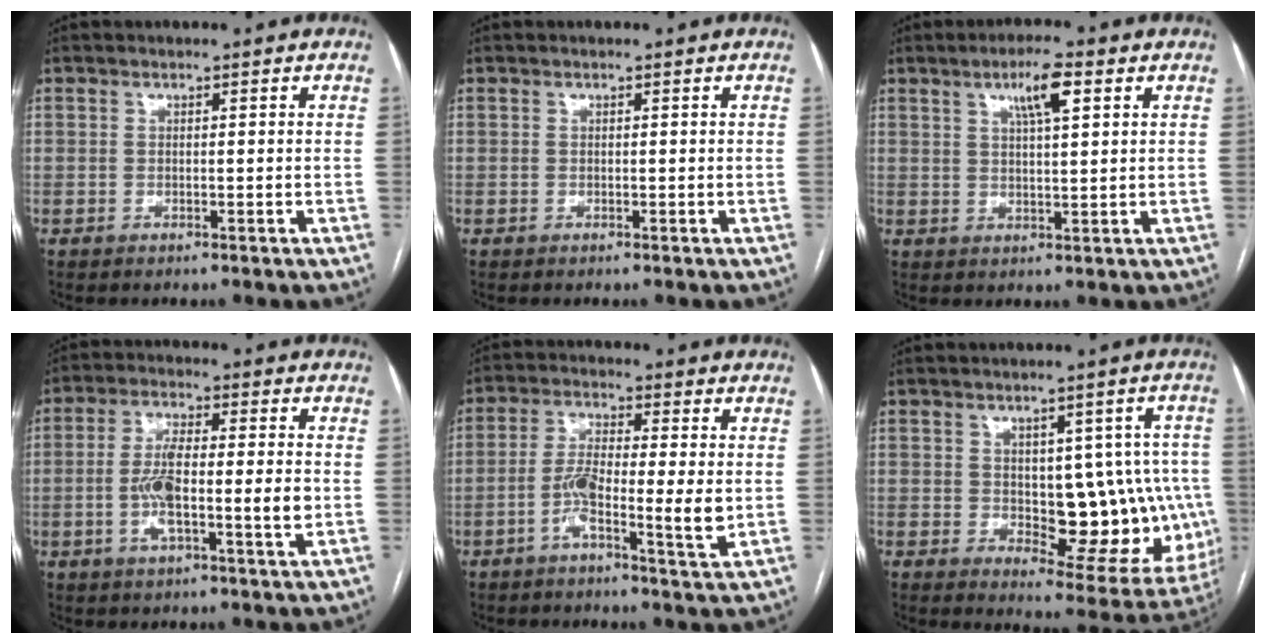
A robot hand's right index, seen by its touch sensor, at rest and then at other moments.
{"total": 0.0}
{"total": 5.7, "force": [2.8, 0.8, 4.9], "torque": [-0.089, 0.006, 0.047]}
{"total": 9.7, "force": [-1.3, 1.6, 9.4], "torque": [-0.173, 0.007, -0.025]}
{"total": 8.5, "force": [-1.7, 0.9, 8.2], "torque": [-0.149, -0.001, -0.037]}
{"total": 15.5, "force": [-0.5, 7.3, 13.7], "torque": [-0.146, 0.011, 0.014]}